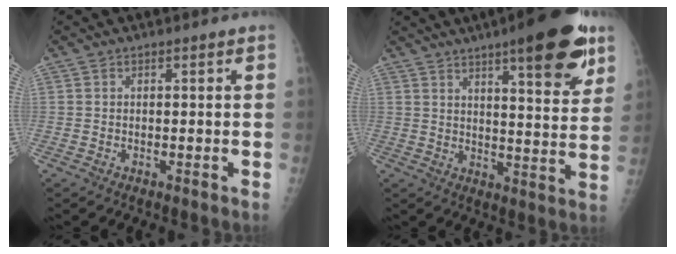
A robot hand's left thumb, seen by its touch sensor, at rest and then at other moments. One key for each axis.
{"total": 17.2, "fx": 10.2, "fy": 4.0, "fz": 13.3, "tx": -0.155, "ty": -0.046, "tz": 0.141}